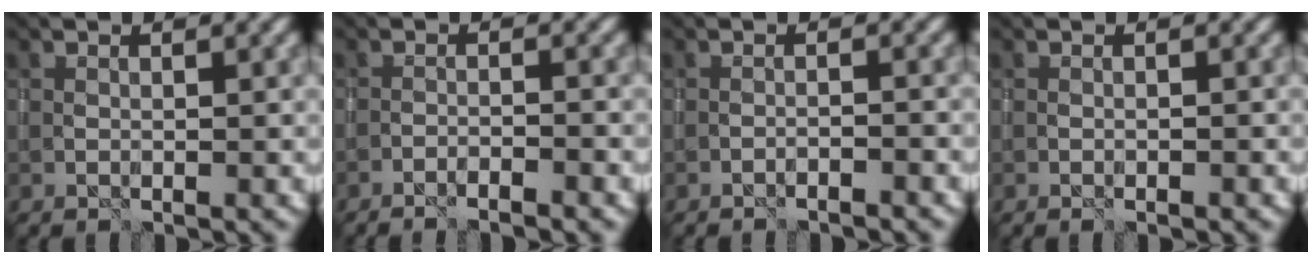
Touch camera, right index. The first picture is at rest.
{"total": 2.5, "force": [-2.1, 0.3, 1.3], "torque": [-0.022, 0.006, -0.039]}
{"total": 1.3, "force": [-1.2, 0.1, 0.6], "torque": [-0.007, 0.006, -0.024]}
{"total": 0.6, "force": [-0.5, 0.1, 0.4], "torque": [-0.005, 0.000, -0.007]}